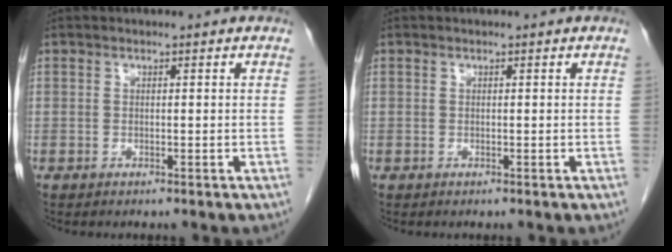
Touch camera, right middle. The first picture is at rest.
{"total": 0.0}